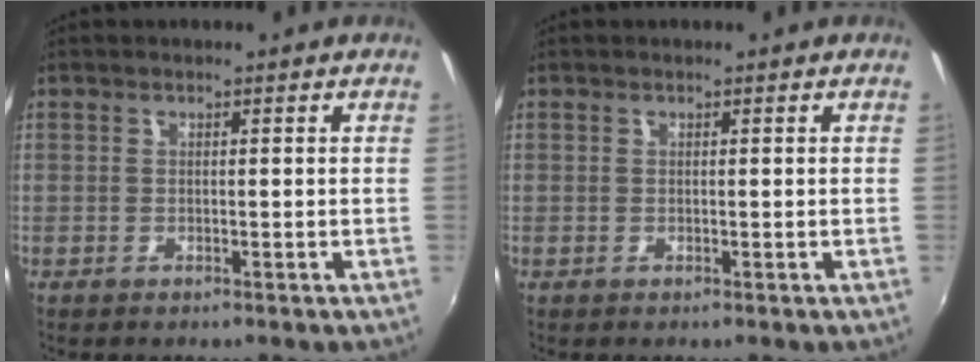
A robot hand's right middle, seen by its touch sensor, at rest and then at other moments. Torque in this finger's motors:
{"motor_torque": [-0.05, -0.02, 0.00, 0.00]}